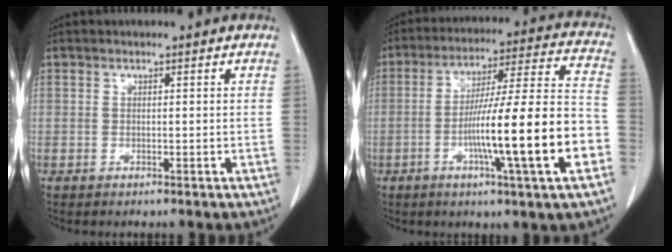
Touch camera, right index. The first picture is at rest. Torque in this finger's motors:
{"motor_torque": [2.14, 0.00, 1.05, 0.19]}